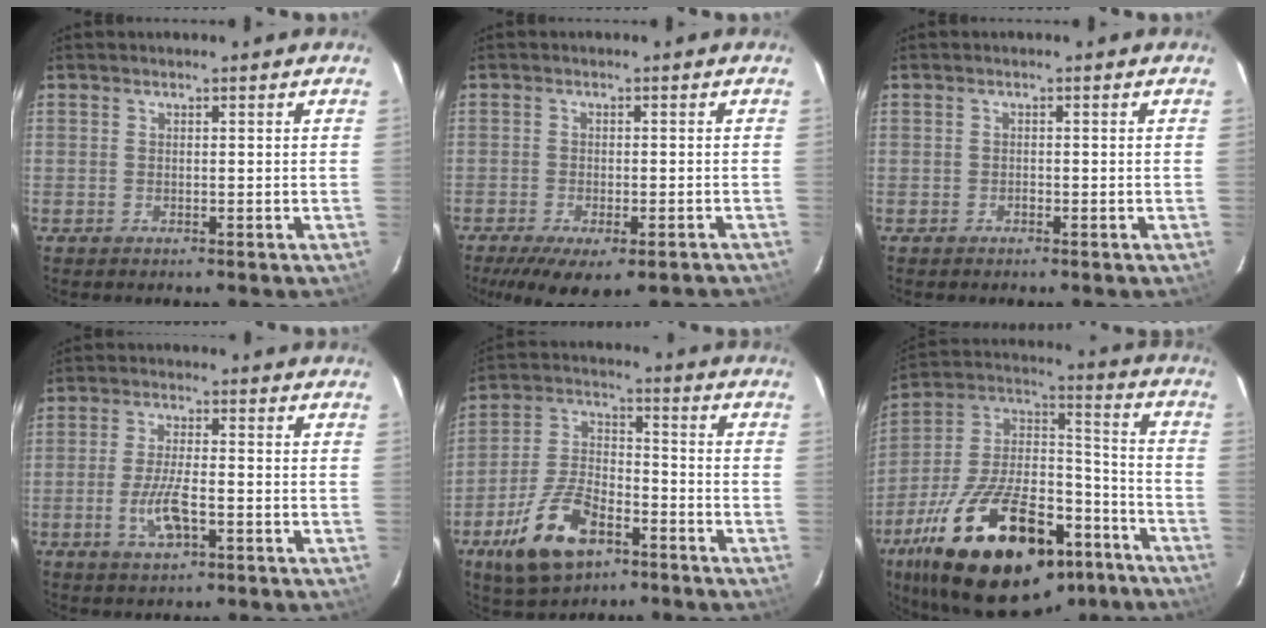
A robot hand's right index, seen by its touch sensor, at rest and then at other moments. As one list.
[{"total": 12.8, "force": [-9.4, 4.0, 7.7], "torque": [-0.149, -0.043, -0.134]}, {"total": 0.5, "force": [-0.4, 0.3, 0.0], "torque": [-0.002, 0.003, -0.006]}, {"total": 6.9, "force": [-2.4, 2.3, 6.0], "torque": [-0.125, -0.004, -0.045]}, {"total": 14.9, "force": [-8.2, 7.2, 10.1], "torque": [-0.216, 0.001, -0.146]}, {"total": 32.9, "force": [-20.6, 14.5, 21.1], "torque": [-0.381, 0.016, -0.310]}]